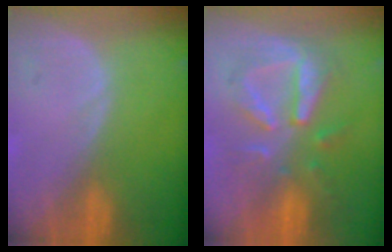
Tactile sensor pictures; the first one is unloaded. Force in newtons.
{"total": 8.0, "press": 8.0, "slide": 0.1}